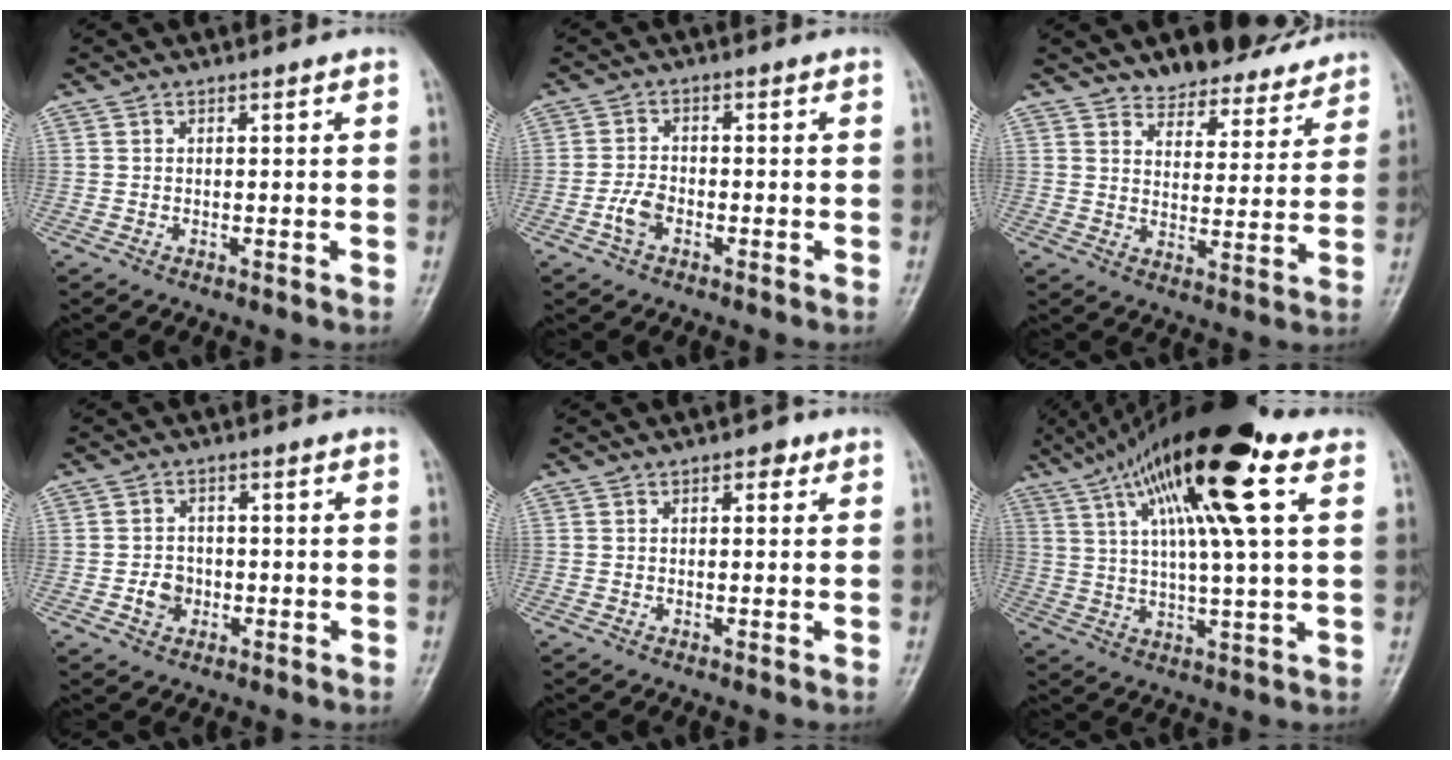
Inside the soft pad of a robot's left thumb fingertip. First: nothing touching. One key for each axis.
{"total": 3.5, "fx": -1.5, "fy": 2.1, "fz": 2.4, "tx": -0.049, "ty": 0.011, "tz": -0.033}
{"total": 11.5, "fx": 10.2, "fy": 4.3, "fz": 3.1, "tx": -0.003, "ty": -0.066, "tz": 0.140}
{"total": 3.4, "fx": -1.0, "fy": 2.9, "fz": 1.5, "tx": -0.010, "ty": 0.008, "tz": -0.018}
{"total": 2.1, "fx": 1.1, "fy": 1.1, "fz": 1.4, "tx": -0.010, "ty": 0.000, "tz": 0.011}
{"total": 22.6, "fx": 9.7, "fy": 4.9, "fz": 19.8, "tx": -0.352, "ty": 0.013, "tz": 0.160}